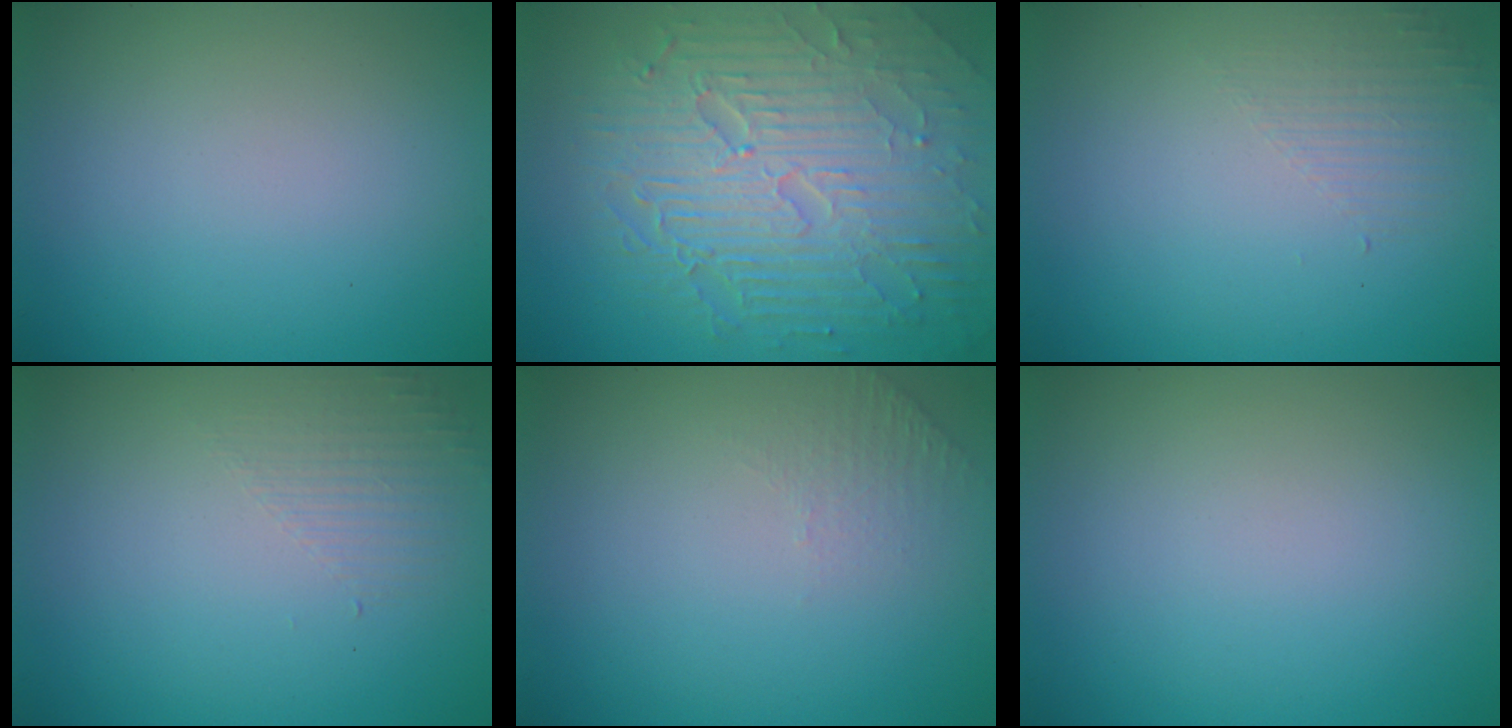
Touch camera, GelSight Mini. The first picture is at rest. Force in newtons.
{"total": 9.7, "press": 6.3, "slide": 7.4}
{"total": 1.4, "press": 0.2, "slide": 1.4}
{"total": 1.4, "press": 0.2, "slide": 1.4}
{"total": 1.0, "press": 0.5, "slide": 0.9}
{"total": 0.0}